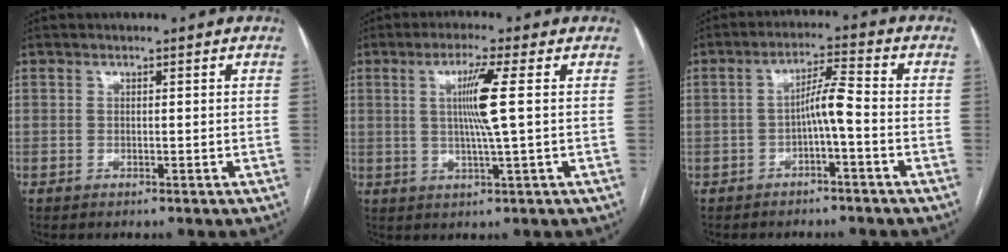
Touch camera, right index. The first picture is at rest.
{"total": 6.3, "force": [1.2, -1.2, 6.0], "torque": [-0.118, -0.003, 0.026]}
{"total": 4.4, "force": [-1.3, -0.1, 4.2], "torque": [-0.076, 0.015, -0.021]}